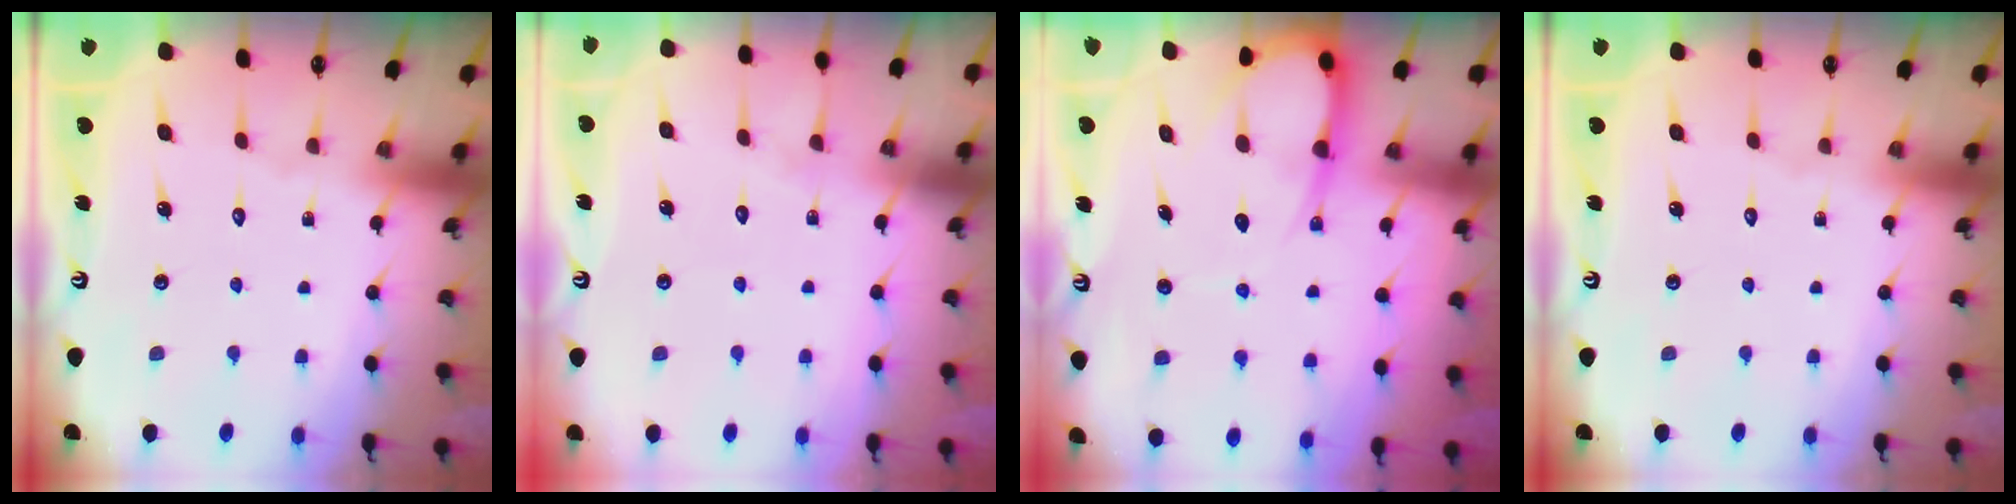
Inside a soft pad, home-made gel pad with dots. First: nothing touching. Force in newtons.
{"total": 5.3, "press": 5.2, "slide": 0.8}
{"total": 7.7, "press": 7.6, "slide": 1.1}
{"total": 0.0}